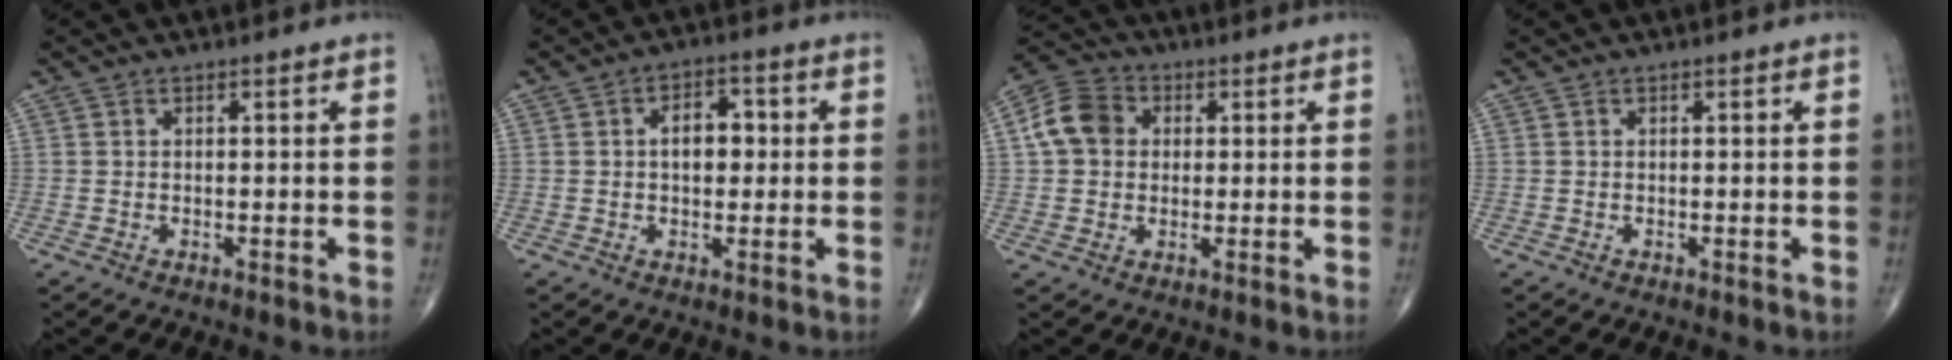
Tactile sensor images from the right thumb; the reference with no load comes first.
{"total": 6.0, "force": [0.5, 3.7, 4.6], "torque": [-0.050, 0.013, 0.001]}
{"total": 8.5, "force": [1.3, 7.0, 4.6], "torque": [-0.077, 0.016, 0.013]}
{"total": 0.0}